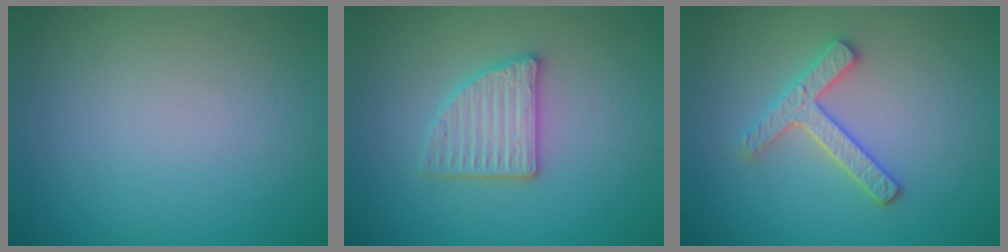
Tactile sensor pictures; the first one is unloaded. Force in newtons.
{"total": 2.8, "press": 2.8, "slide": 0.4}
{"total": 2.7, "press": 2.6, "slide": 0.5}